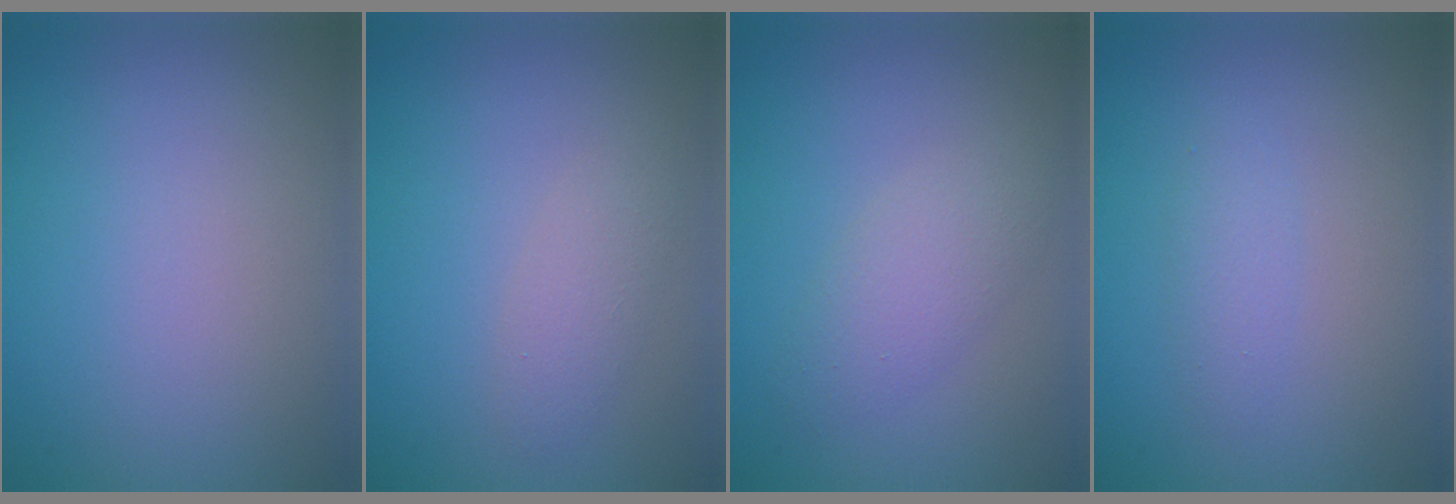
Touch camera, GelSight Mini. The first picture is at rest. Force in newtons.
{"total": 1.8, "press": 1.8, "slide": 0.2}
{"total": 2.8, "press": 2.8, "slide": 0.2}
{"total": 1.4, "press": 1.4, "slide": 0.1}